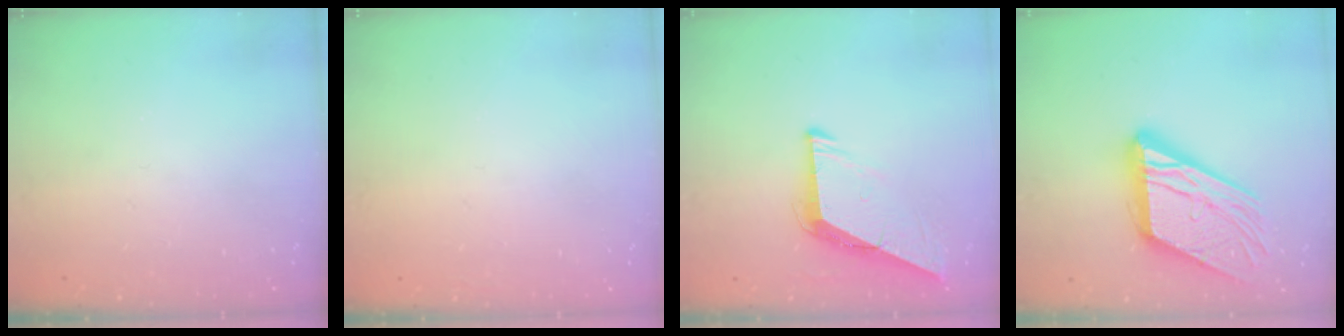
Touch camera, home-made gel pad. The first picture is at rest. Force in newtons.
{"total": 1.6, "press": 1.6, "slide": 0.1}
{"total": 8.6, "press": 8.5, "slide": 0.8}
{"total": 20.3, "press": 20.2, "slide": 2.2}